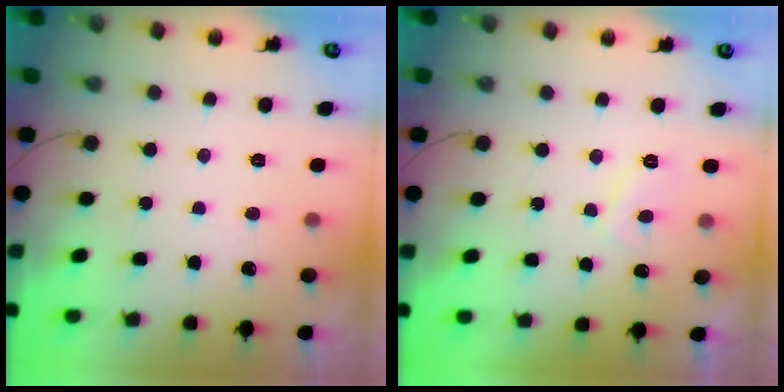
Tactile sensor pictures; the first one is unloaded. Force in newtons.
{"total": 2.5, "press": 2.4, "slide": 0.8}